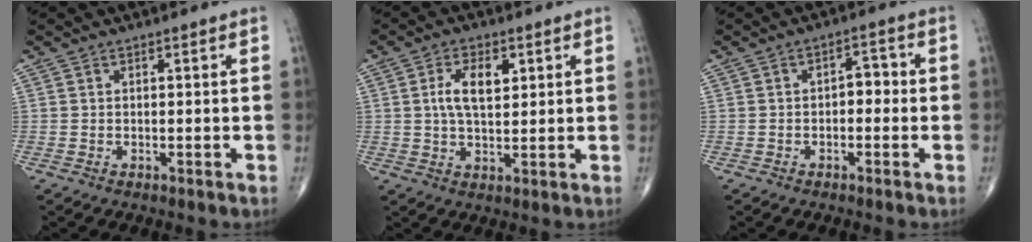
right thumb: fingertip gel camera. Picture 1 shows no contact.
{"total": 6.9, "force": [1.8, 3.5, 5.6], "torque": [-0.096, -0.004, 0.033]}
{"total": 3.6, "force": [-0.6, 2.2, 2.7], "torque": [-0.020, 0.017, -0.017]}